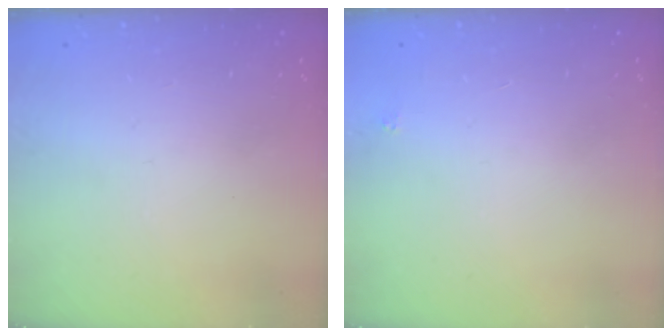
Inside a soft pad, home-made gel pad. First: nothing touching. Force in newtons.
{"total": 1.8, "press": 1.7, "slide": 0.1}